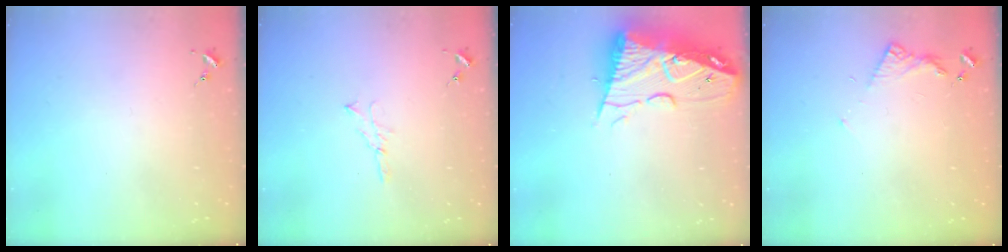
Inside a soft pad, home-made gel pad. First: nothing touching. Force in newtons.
{"total": 3.9, "press": 3.9, "slide": 0.4}
{"total": 15.5, "press": 15.4, "slide": 1.4}
{"total": 5.2, "press": 5.2, "slide": 0.5}